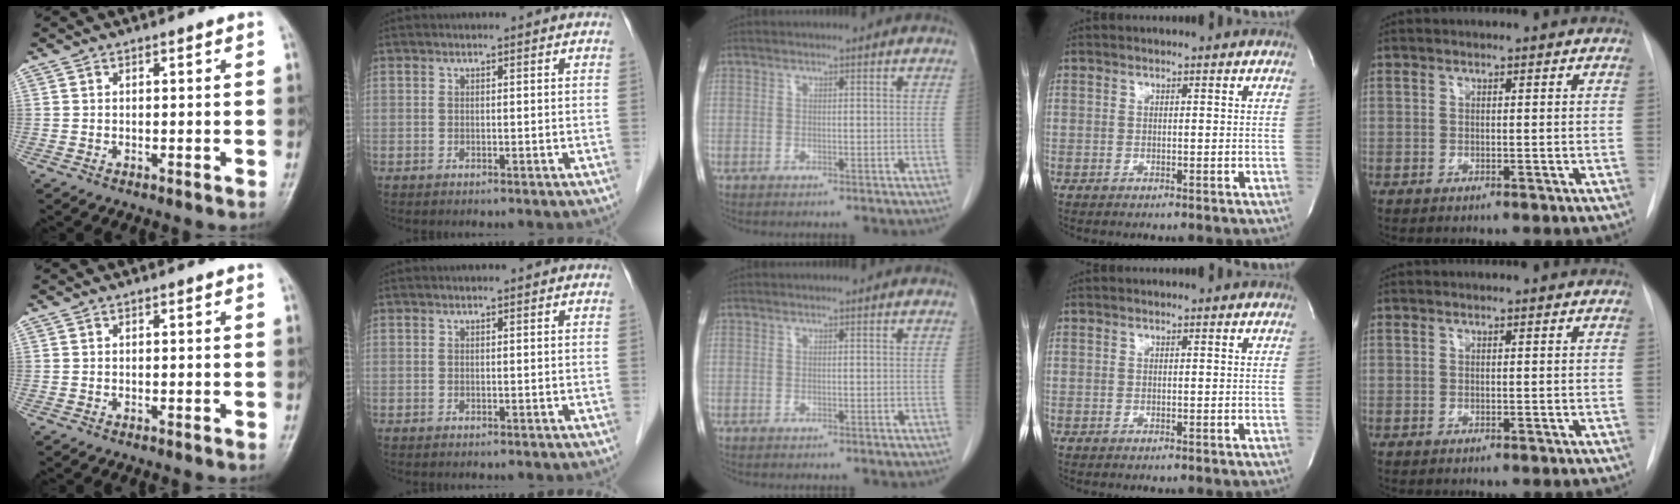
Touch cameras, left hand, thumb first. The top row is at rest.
{}